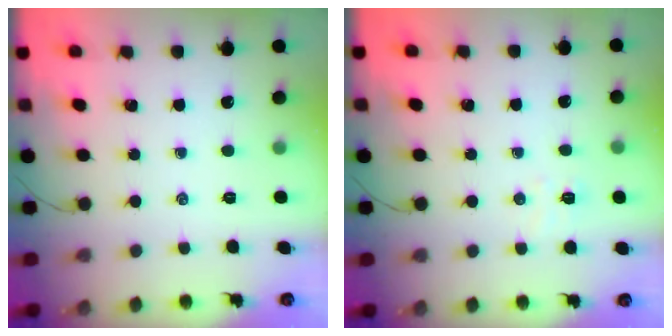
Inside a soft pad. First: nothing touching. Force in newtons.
{"total": 3.5, "press": 3.4, "slide": 0.9}